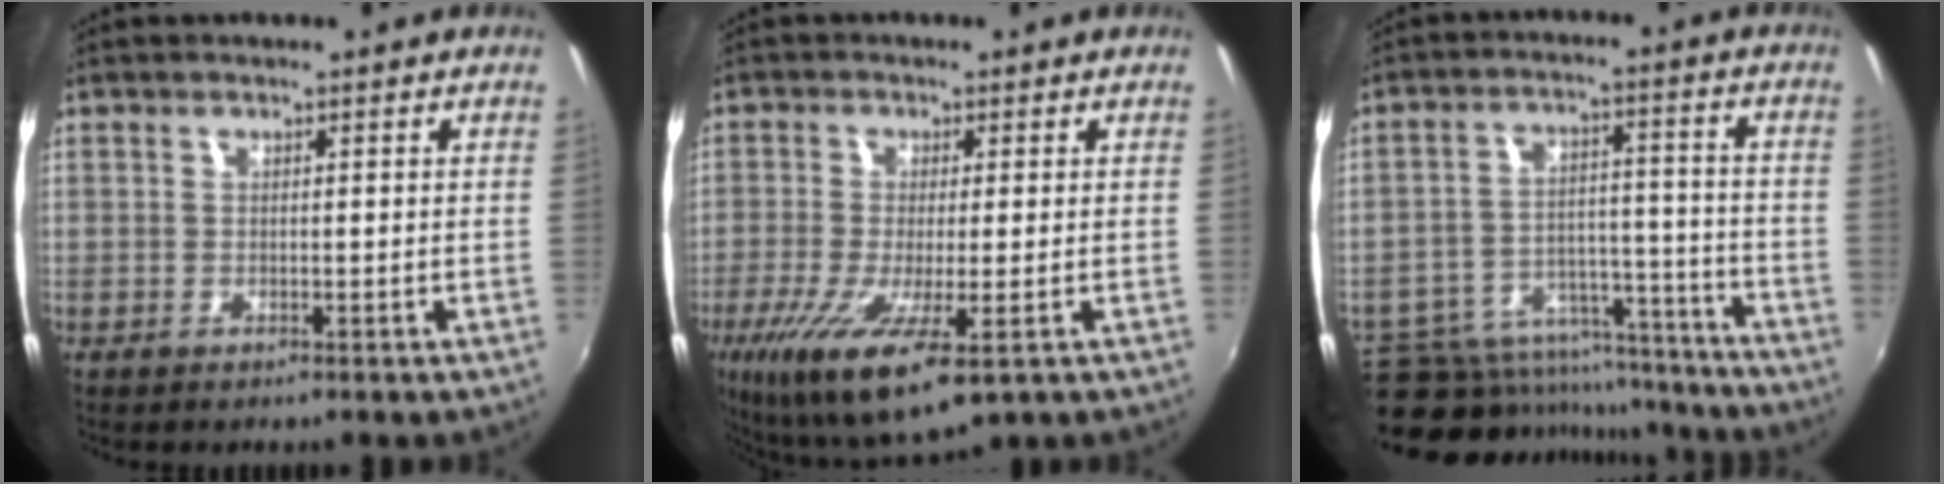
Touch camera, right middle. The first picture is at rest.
{"total": 14.5, "force": [-6.4, 3.8, 12.4], "torque": [-0.260, -0.058, -0.108]}
{"total": 18.9, "force": [-15.4, 8.7, 6.6], "torque": [-0.138, 0.020, -0.200]}